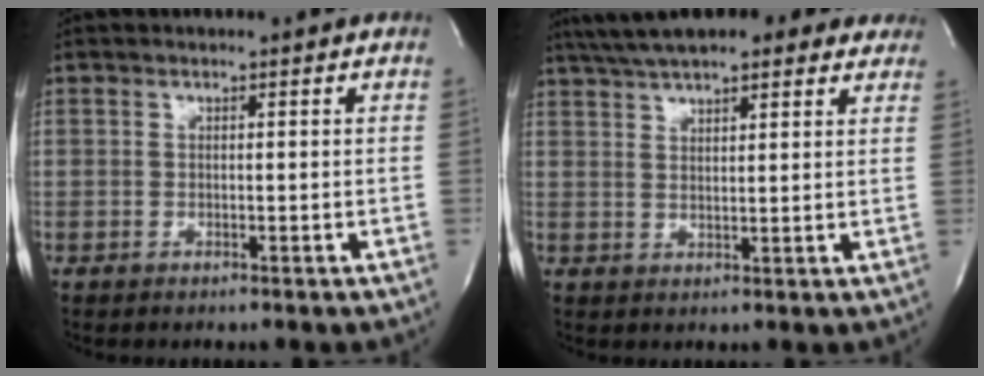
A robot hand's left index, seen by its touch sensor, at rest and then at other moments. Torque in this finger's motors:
{"motor_torque": [1.11, -1.03, 0.72, 0.12]}